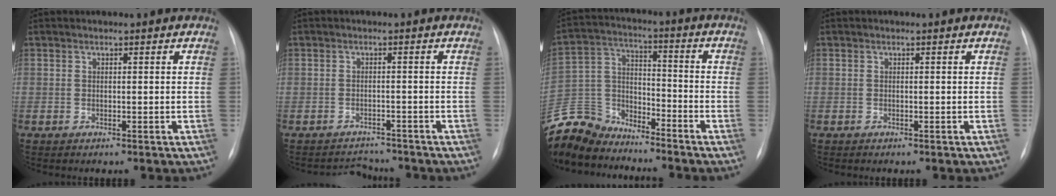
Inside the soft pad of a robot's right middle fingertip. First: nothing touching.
{"total": 3.0, "force": [-2.7, 0.9, -0.9], "torque": [0.010, 0.004, -0.039]}
{"total": 12.3, "force": [-11.6, 3.7, 1.0], "torque": [-0.024, 0.025, -0.228]}
{"total": 0.0}